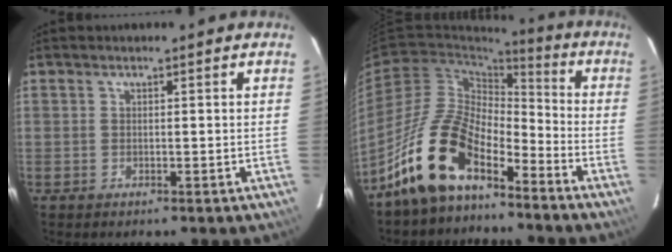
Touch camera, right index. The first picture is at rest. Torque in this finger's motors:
{"motor_torque": [1.14, -0.99, 1.06, 0.21]}